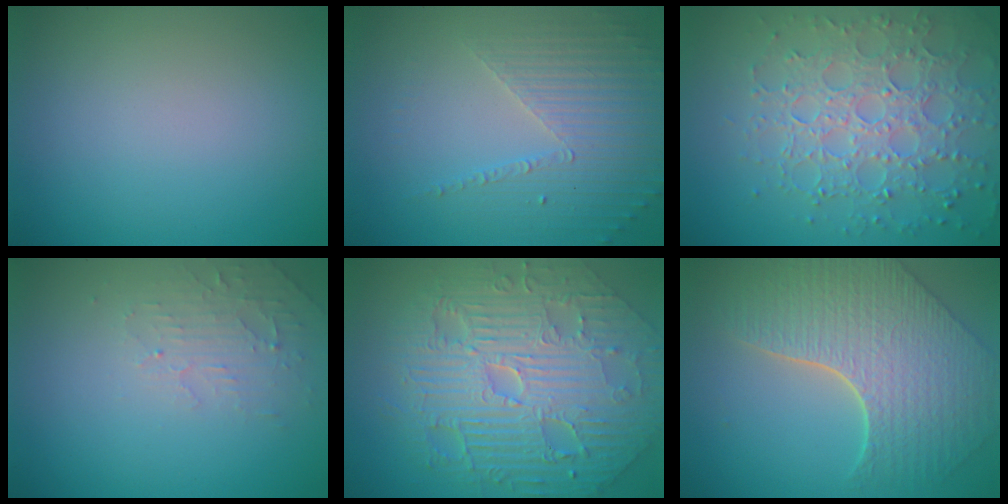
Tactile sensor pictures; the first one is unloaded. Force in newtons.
{"total": 3.8, "press": 3.3, "slide": 1.9}
{"total": 7.0, "press": 5.5, "slide": 4.4}
{"total": 2.4, "press": 2.3, "slide": 0.5}
{"total": 11.9, "press": 7.7, "slide": 9.1}
{"total": 8.2, "press": 5.9, "slide": 5.6}